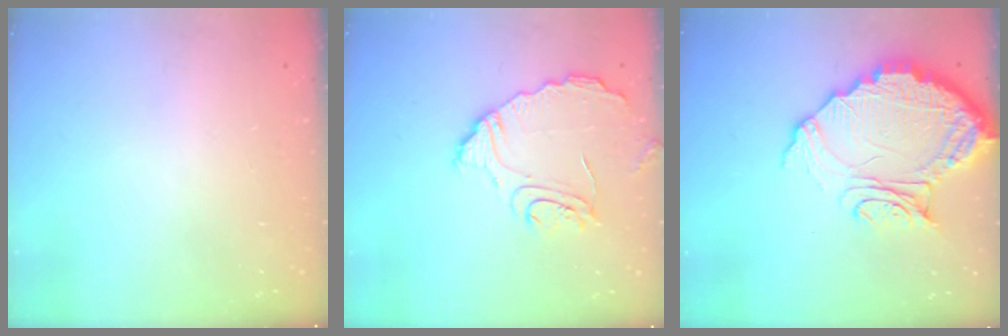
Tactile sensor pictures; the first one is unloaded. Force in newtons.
{"total": 10.6, "press": 10.6, "slide": 0.7}
{"total": 15.3, "press": 15.2, "slide": 1.5}